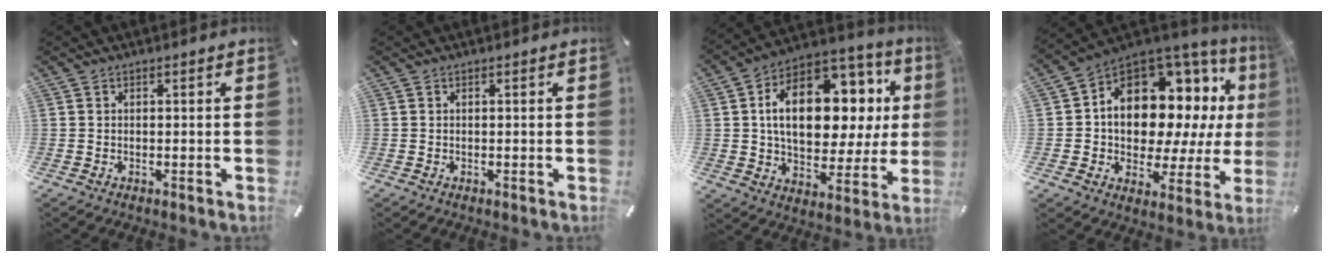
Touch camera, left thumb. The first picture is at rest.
{"total": 0.0}
{"total": 20.2, "force": [4.8, 12.7, 15.0], "torque": [-0.239, -0.012, 0.084]}
{"total": 15.3, "force": [4.1, 10.7, 10.2], "torque": [-0.169, -0.050, 0.067]}